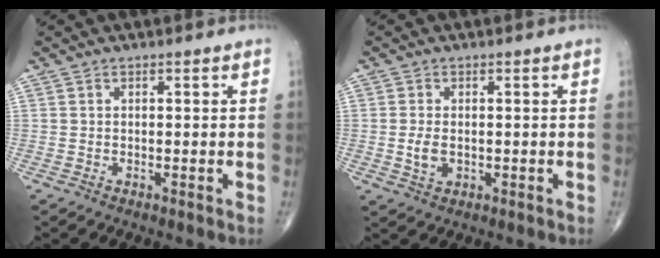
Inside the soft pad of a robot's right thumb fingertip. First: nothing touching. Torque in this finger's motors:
{"motor_torque": [-0.43, 0.11, 0.24, 0.42, 0.11]}